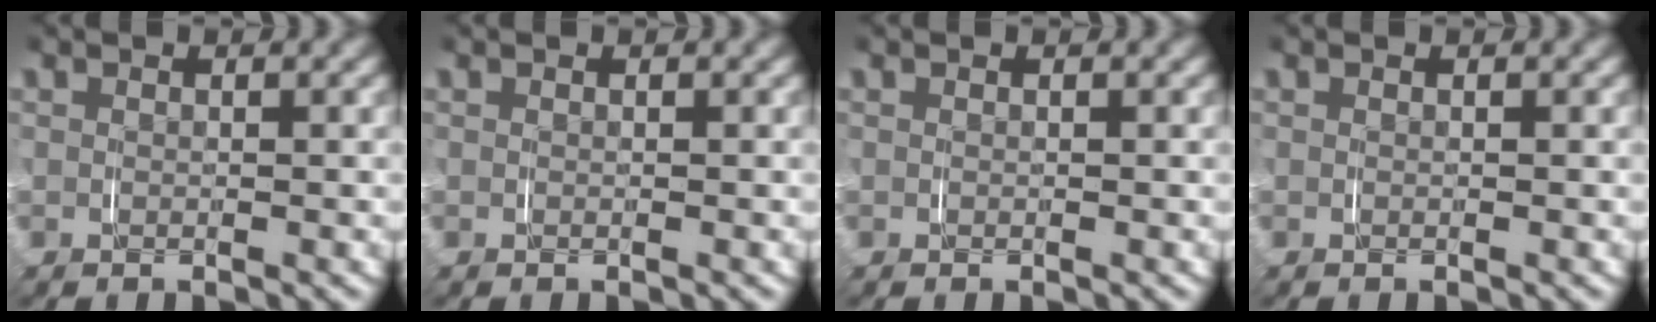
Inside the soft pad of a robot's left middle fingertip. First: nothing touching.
{"total": 0.0}
{"total": 0.0}
{"total": 0.0}